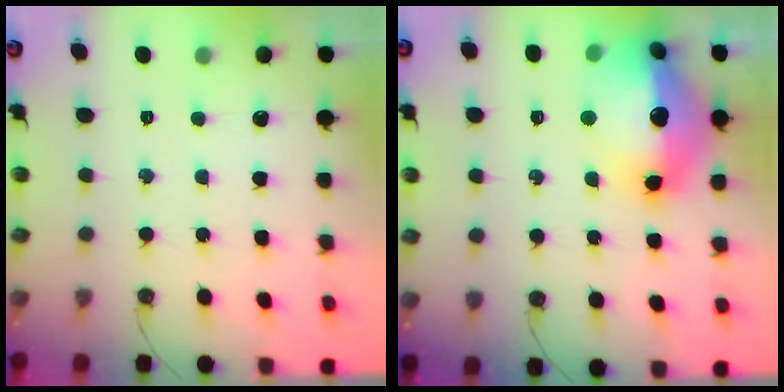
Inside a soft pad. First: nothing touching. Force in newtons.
{"total": 25.2, "press": 21.8, "slide": 12.7}